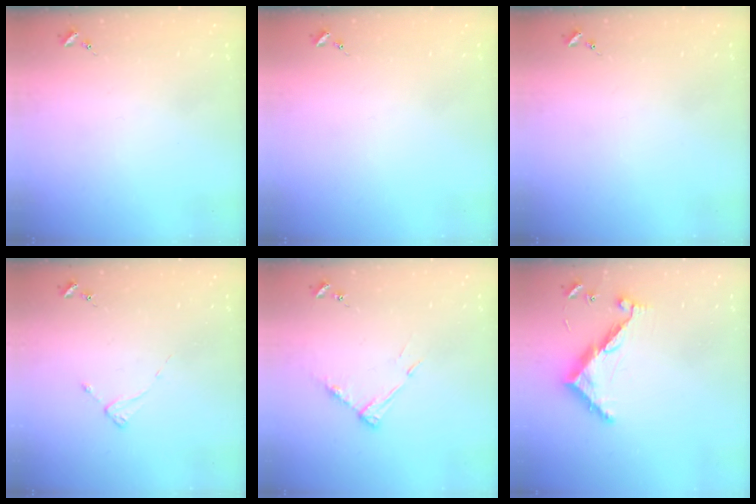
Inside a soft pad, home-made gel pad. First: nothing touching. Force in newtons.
{"total": 0.0}
{"total": 0.0}
{"total": 2.0, "press": 2.0, "slide": 0.3}
{"total": 8.1, "press": 8.1, "slide": 0.6}
{"total": 9.3, "press": 9.3, "slide": 0.3}